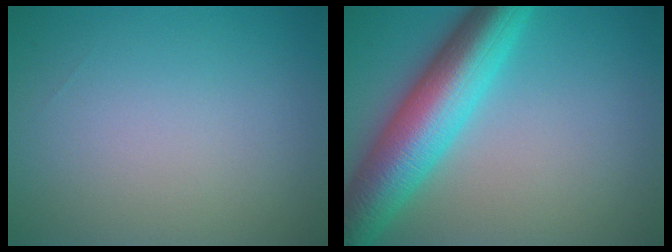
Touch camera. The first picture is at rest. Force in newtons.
{"total": 9.5, "press": 9.5, "slide": 0.1}